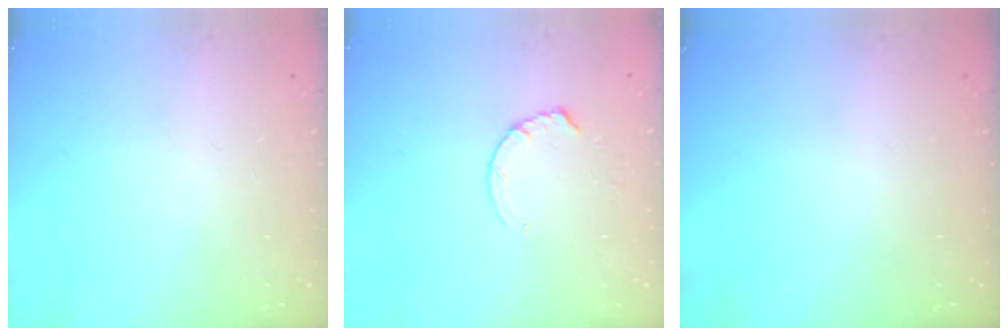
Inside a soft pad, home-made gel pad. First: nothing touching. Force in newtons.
{"total": 4.8, "press": 4.7, "slide": 0.4}
{"total": 0.0}